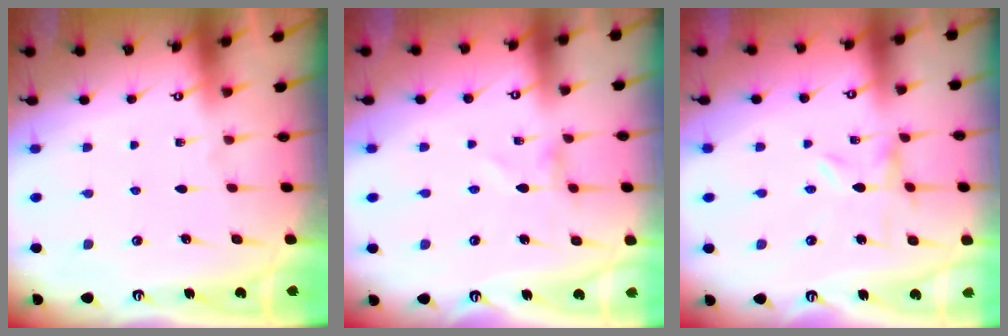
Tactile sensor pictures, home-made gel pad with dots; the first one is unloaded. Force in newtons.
{"total": 0.0}
{"total": 0.0}